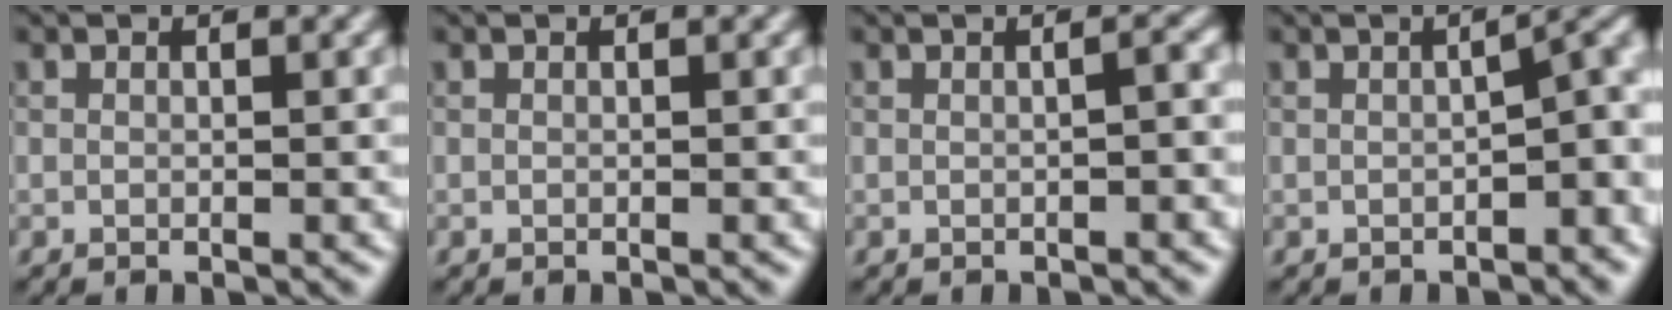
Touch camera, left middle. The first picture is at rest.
{"total": 0.0}
{"total": 1.9, "force": [0.0, 0.6, 1.7], "torque": [-0.019, 0.005, -0.003]}
{"total": 3.8, "force": [-1.2, 1.3, 3.4], "torque": [-0.040, 0.012, -0.017]}